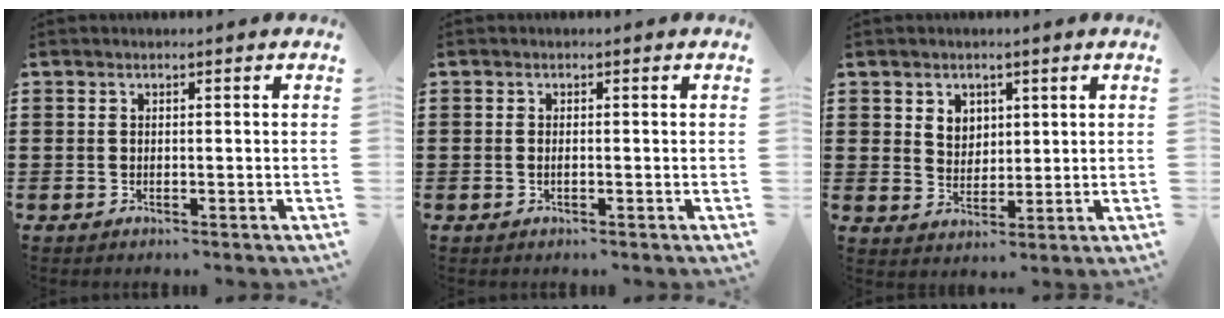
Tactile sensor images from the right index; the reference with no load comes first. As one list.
[{"total": 0.6, "force": [-0.2, 0.0, 0.5], "torque": [-0.011, -0.005, -0.002]}, {"total": 3.4, "force": [2.0, 2.7, 0.7], "torque": [-0.017, 0.007, 0.035]}]